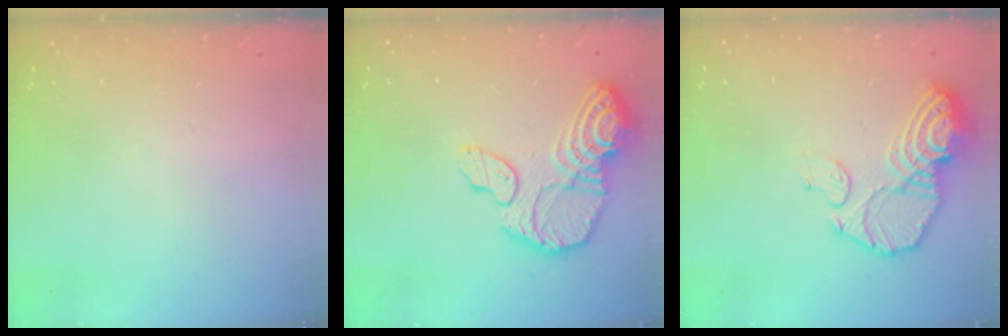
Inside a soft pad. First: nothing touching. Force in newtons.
{"total": 19.1, "press": 19.0, "slide": 1.7}
{"total": 14.4, "press": 14.4, "slide": 1.1}